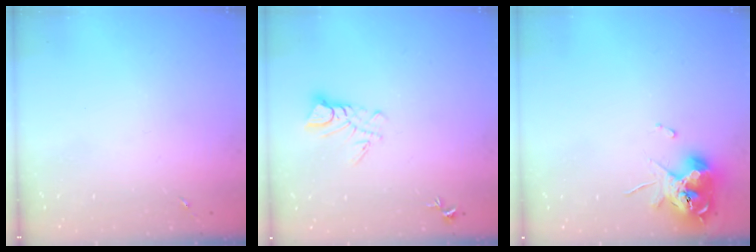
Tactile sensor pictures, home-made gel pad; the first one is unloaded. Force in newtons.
{"total": 5.9, "press": 5.9, "slide": 0.5}
{"total": 11.3, "press": 11.2, "slide": 1.4}